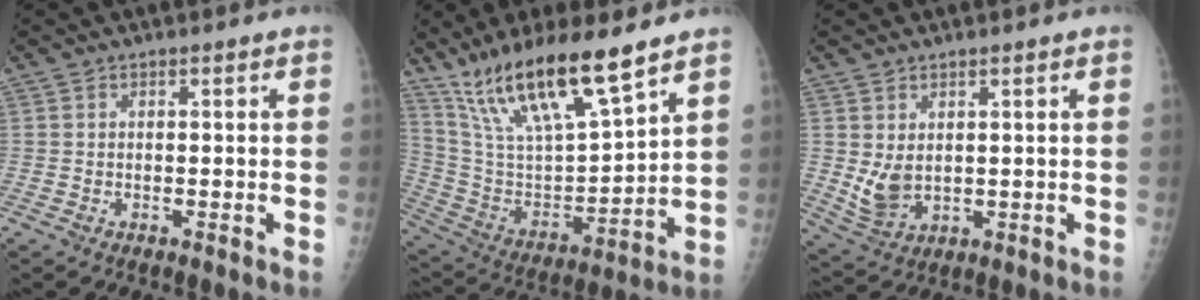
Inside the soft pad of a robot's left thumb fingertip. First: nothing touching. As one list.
[{"total": 20.8, "force": [14.7, 4.2, 14.1], "torque": [-0.246, -0.054, 0.283]}, {"total": 5.5, "force": [1.1, 3.6, 4.0], "torque": [-0.069, -0.017, 0.036]}]